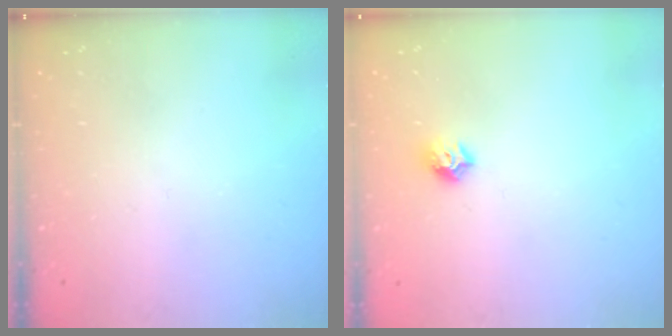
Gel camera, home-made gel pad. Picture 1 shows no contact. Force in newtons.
{"total": 8.2, "press": 8.1, "slide": 1.0}